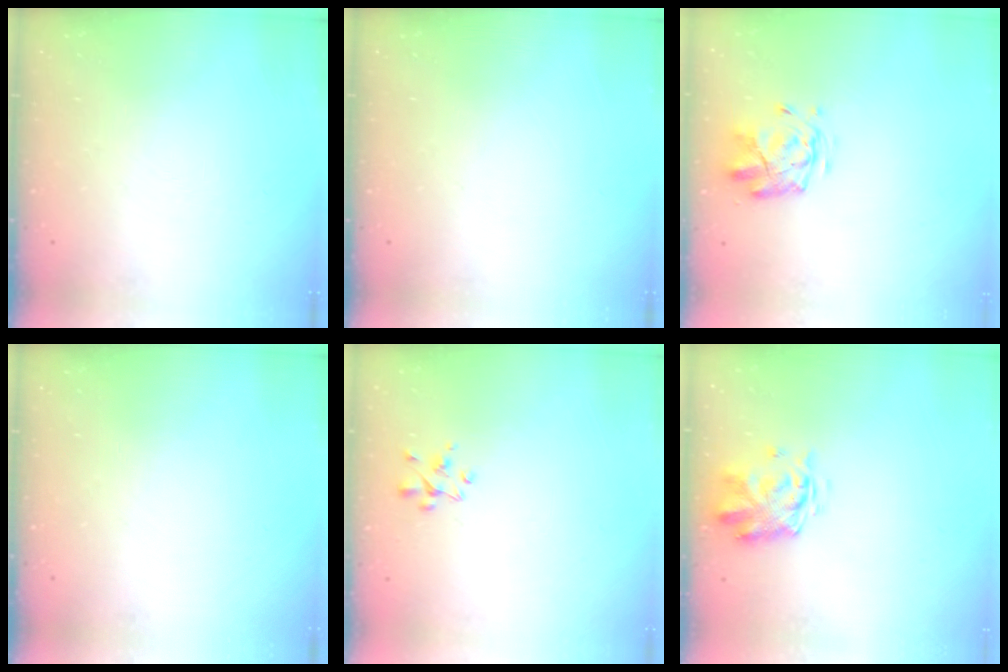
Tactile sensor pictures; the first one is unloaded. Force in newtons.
{"total": 0.0}
{"total": 2.7, "press": 2.4, "slide": 1.2}
{"total": 0.0}
{"total": 3.0, "press": 2.9, "slide": 0.9}
{"total": 4.0, "press": 3.9, "slide": 1.1}